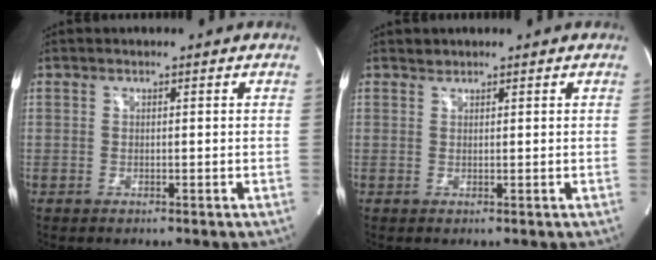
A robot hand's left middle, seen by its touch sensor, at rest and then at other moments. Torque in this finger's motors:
{"motor_torque": [0.00, 0.00, 0.00, 0.00]}